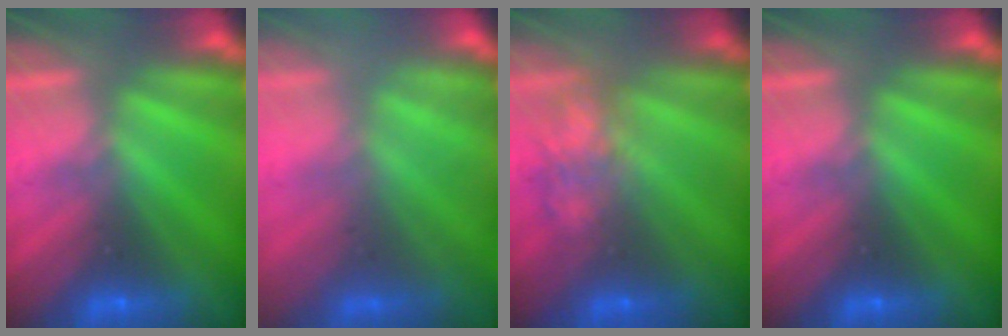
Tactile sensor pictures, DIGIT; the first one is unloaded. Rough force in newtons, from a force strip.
{"total": 2.1}
{"total": 4.8}
{"total": 0.0}